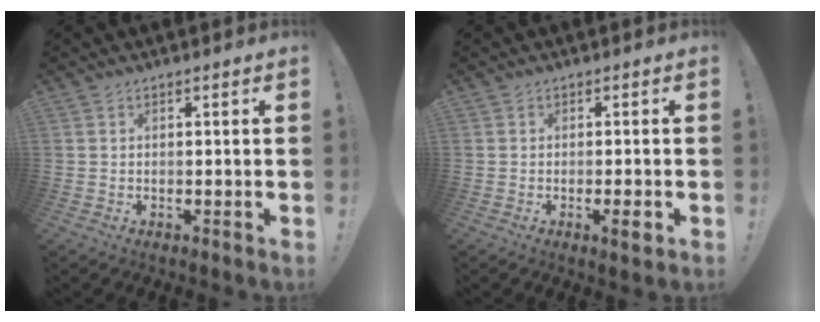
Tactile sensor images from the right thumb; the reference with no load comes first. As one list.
[{"total": 3.2, "force": [-1.4, 0.1, 2.8], "torque": [-0.045, -0.002, -0.022]}]